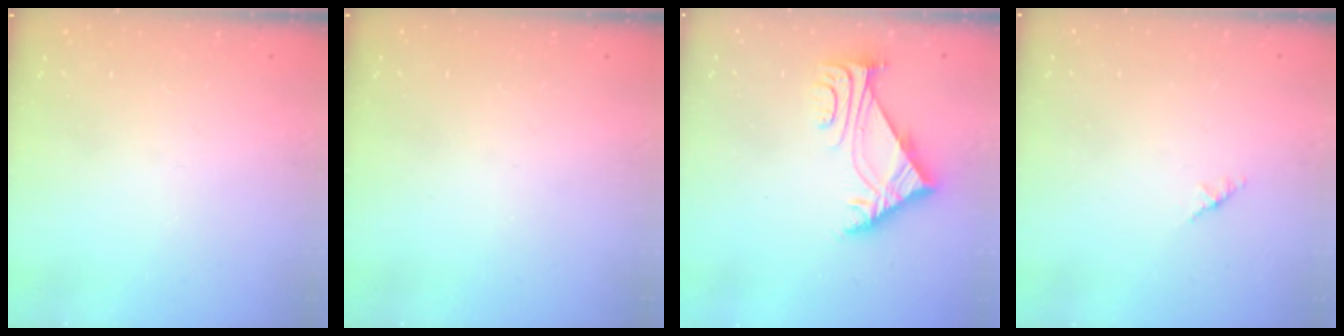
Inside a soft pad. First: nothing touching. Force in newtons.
{"total": 0.0}
{"total": 5.9, "press": 5.8, "slide": 1.1}
{"total": 1.4, "press": 1.3, "slide": 0.4}